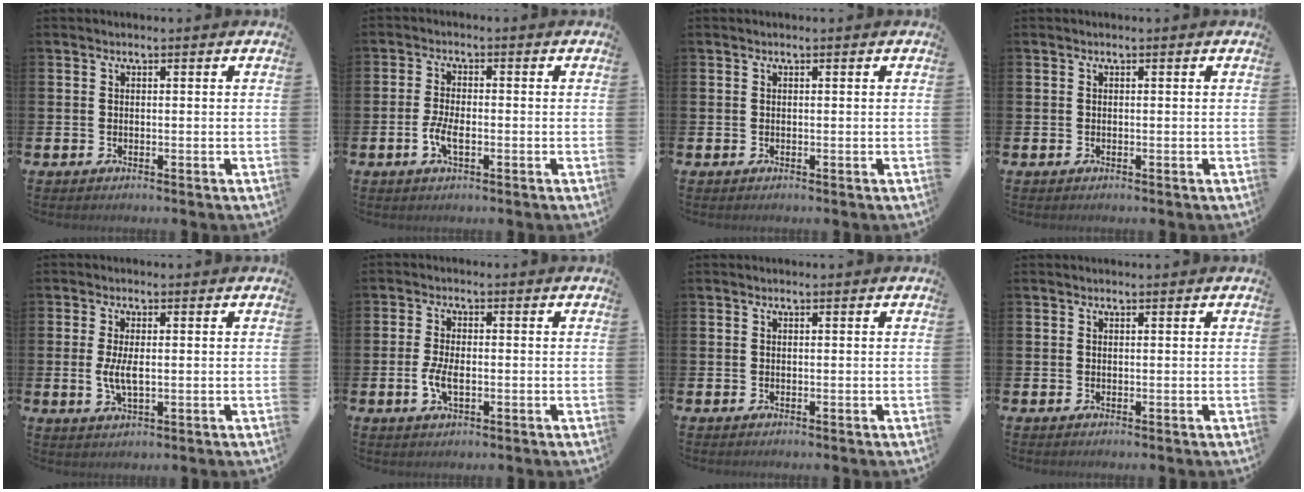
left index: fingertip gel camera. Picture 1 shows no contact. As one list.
[{"total": 3.5, "force": [-1.0, 1.4, 3.0], "torque": [-0.053, -0.001, -0.021]}, {"total": 0.0}, {"total": 0.0}, {"total": 3.6, "force": [0.2, 1.4, 3.3], "torque": [-0.059, 0.003, 0.000]}, {"total": 3.6, "force": [-0.6, 1.7, 3.1], "torque": [-0.057, 0.000, -0.014]}, {"total": 0.0}, {"total": 0.0}]